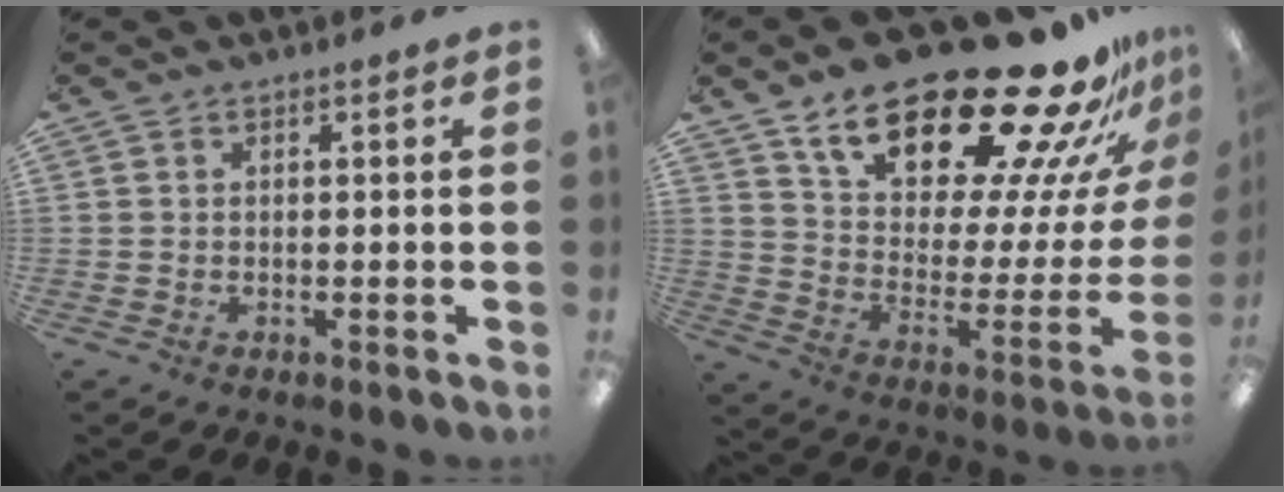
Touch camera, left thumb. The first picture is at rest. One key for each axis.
{"total": 27.4, "fx": 20.8, "fy": 8.6, "fz": 15.6, "tx": -0.228, "ty": -0.155, "tz": 0.349}